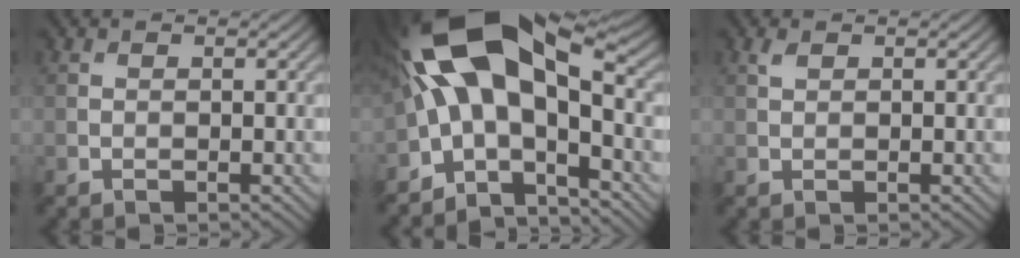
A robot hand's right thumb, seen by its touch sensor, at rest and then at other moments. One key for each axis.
{"total": 15.9, "fx": -0.3, "fy": 7.7, "fz": 14.0, "tx": -0.263, "ty": 0.006, "tz": -0.012}
{"total": 1.0, "fx": 0.6, "fy": 0.4, "fz": 0.7, "tx": -0.021, "ty": 0.001, "tz": 0.013}